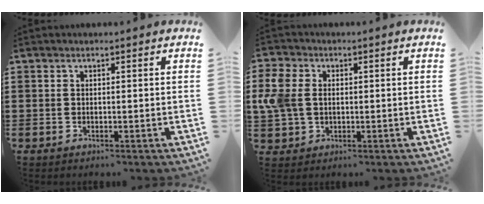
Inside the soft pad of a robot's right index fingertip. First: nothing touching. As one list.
[{"total": 5.8, "force": [0.6, 4.6, 3.5], "torque": [-0.114, 0.004, 0.002]}]